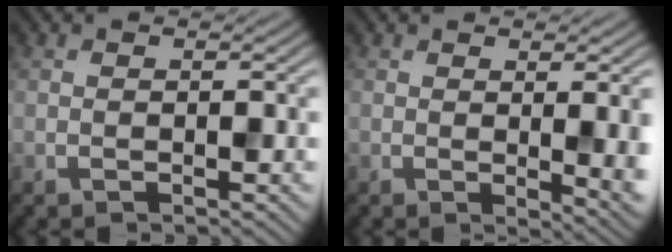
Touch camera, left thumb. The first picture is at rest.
{"total": 5.4, "force": [0.4, 1.5, 5.2], "torque": [-0.061, -0.004, 0.010]}